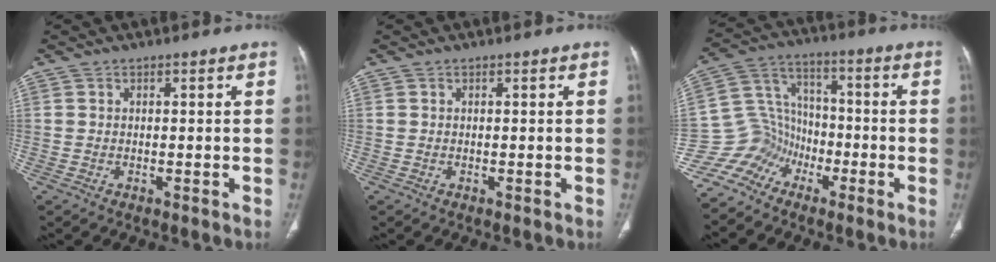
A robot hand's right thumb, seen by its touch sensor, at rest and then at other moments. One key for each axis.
{"total": 0.0}
{"total": 10.5, "fx": -6.9, "fy": 7.7, "fz": 1.7, "tx": -0.006, "ty": 0.075, "tz": -0.143}